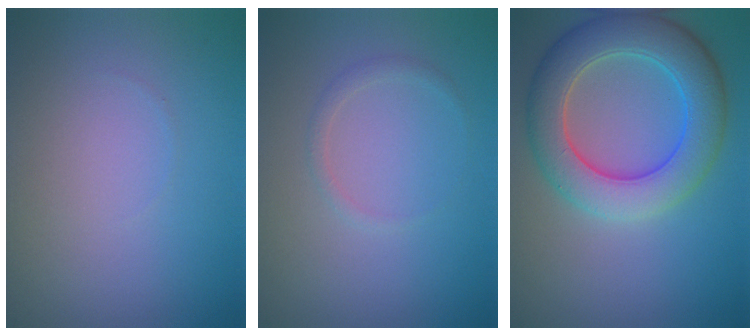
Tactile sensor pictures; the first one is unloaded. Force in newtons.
{"total": 0.9, "press": 0.9, "slide": 0.1}
{"total": 7.5, "press": 7.4, "slide": 0.6}